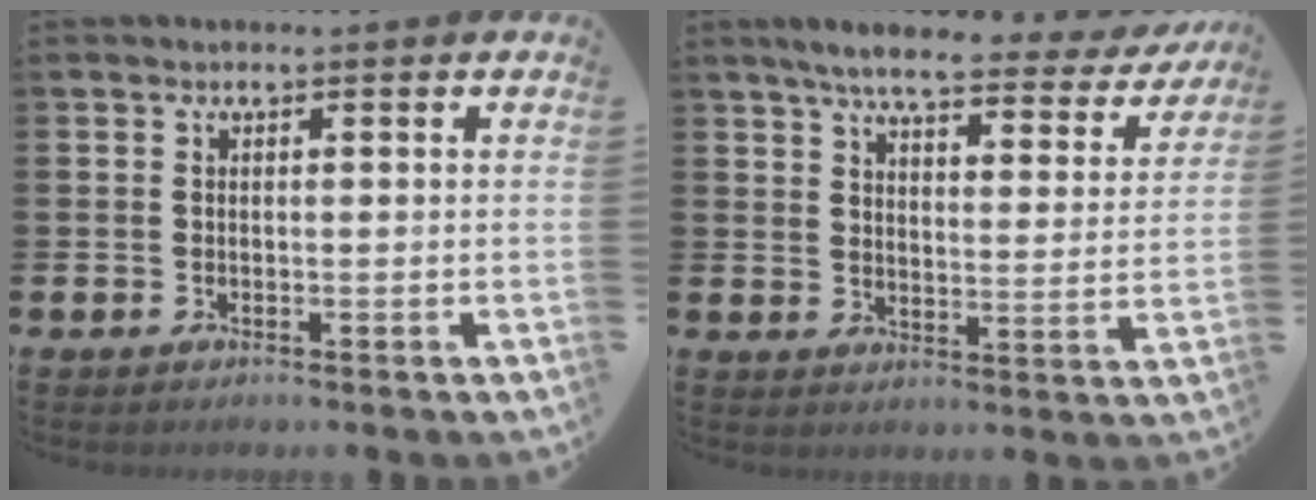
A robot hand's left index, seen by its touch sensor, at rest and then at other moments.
{"total": 6.2, "force": [5.4, 1.0, 2.9], "torque": [-0.071, -0.029, 0.086]}